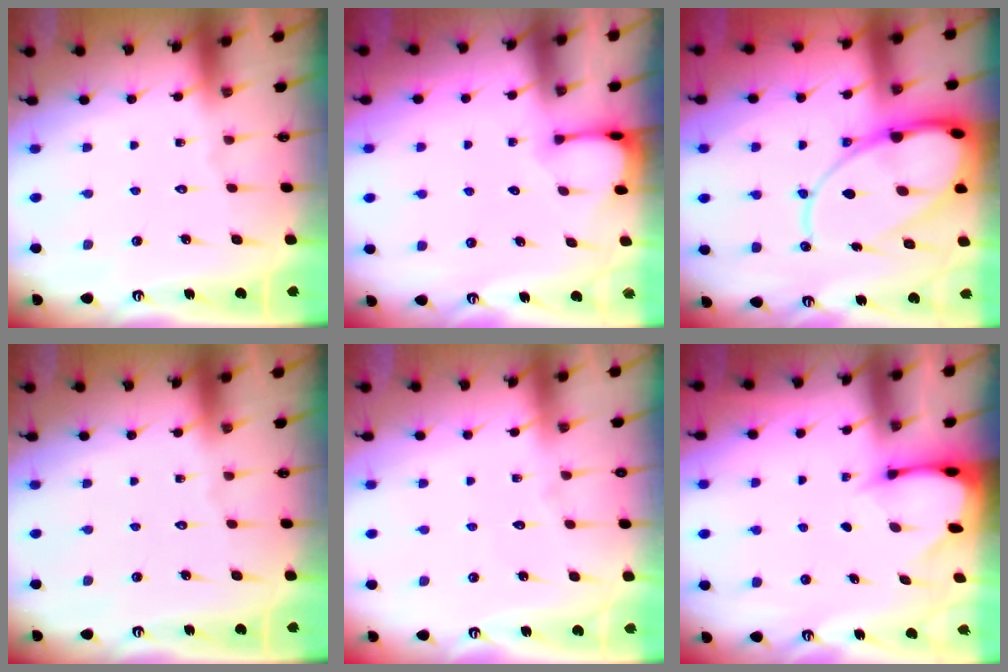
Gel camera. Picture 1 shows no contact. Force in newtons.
{"total": 2.3, "press": 2.3, "slide": 0.4}
{"total": 19.3, "press": 19.2, "slide": 2.0}
{"total": 0.0}
{"total": 3.0, "press": 3.0, "slide": 0.3}
{"total": 2.7, "press": 2.7, "slide": 0.4}